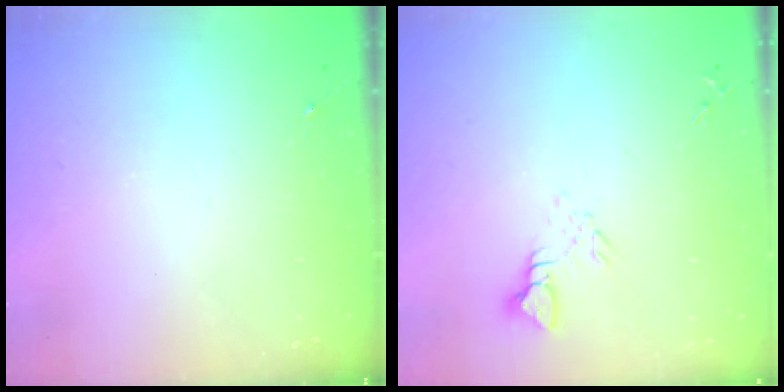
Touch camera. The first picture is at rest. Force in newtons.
{"total": 3.9, "press": 3.9, "slide": 0.3}